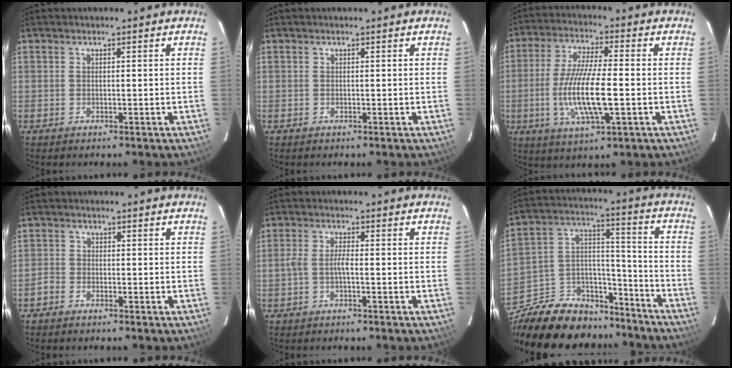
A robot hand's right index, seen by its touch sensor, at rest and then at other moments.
{"total": 0.0}
{"total": 12.7, "force": [-2.5, 2.5, 12.2], "torque": [-0.242, -0.013, -0.048]}
{"total": 1.9, "force": [-1.6, 1.0, 0.4], "torque": [-0.013, 0.002, -0.034]}
{"total": 2.3, "force": [-1.0, 0.3, 2.1], "torque": [-0.047, 0.005, -0.021]}
{"total": 26.1, "force": [-20.2, 12.7, 10.5], "torque": [-0.234, 0.054, -0.304]}